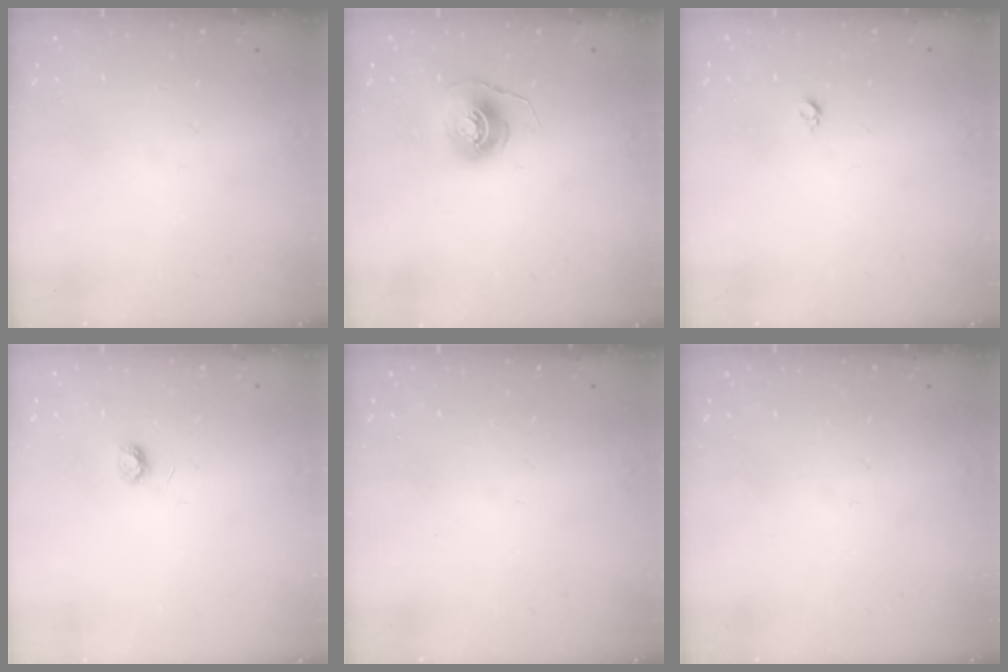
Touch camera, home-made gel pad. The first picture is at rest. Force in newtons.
{"total": 6.4, "press": 6.4, "slide": 0.6}
{"total": 3.0, "press": 2.9, "slide": 0.4}
{"total": 3.5, "press": 3.4, "slide": 0.3}
{"total": 0.0}
{"total": 0.0}